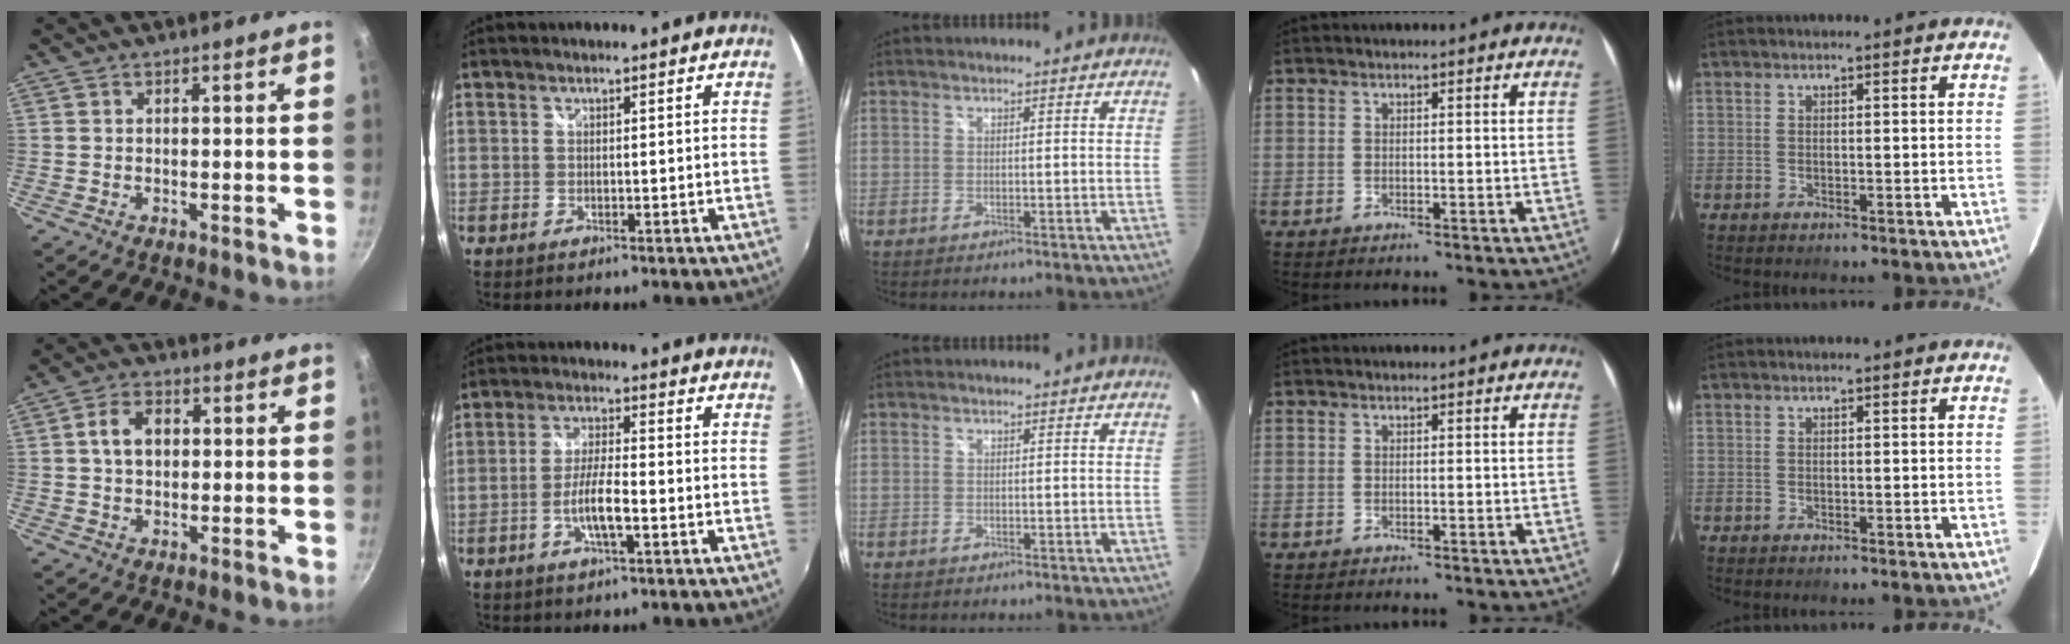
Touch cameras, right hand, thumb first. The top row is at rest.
{"thumb": {"total": 6.1, "force": [0.8, 4.4, 4.1], "torque": [-0.056, 0.011, 0.009]}, "index": {"total": 5.8, "force": [-2.3, 0.8, 5.3], "torque": [-0.106, 0.003, -0.042]}}